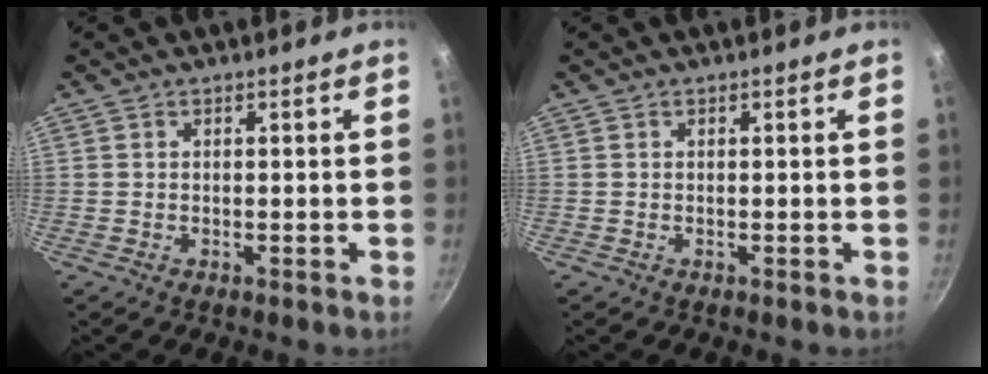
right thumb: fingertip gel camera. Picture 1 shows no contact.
{"total": 0.0}